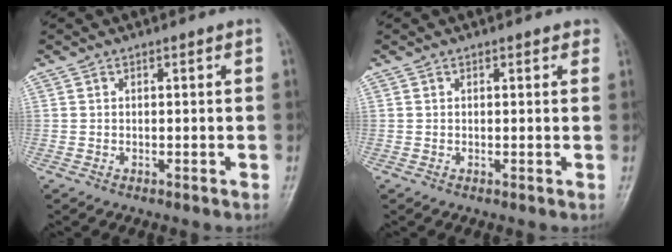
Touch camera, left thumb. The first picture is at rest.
{"total": 1.0, "force": [0.7, 0.5, 0.5], "torque": [0.001, -0.002, 0.003]}